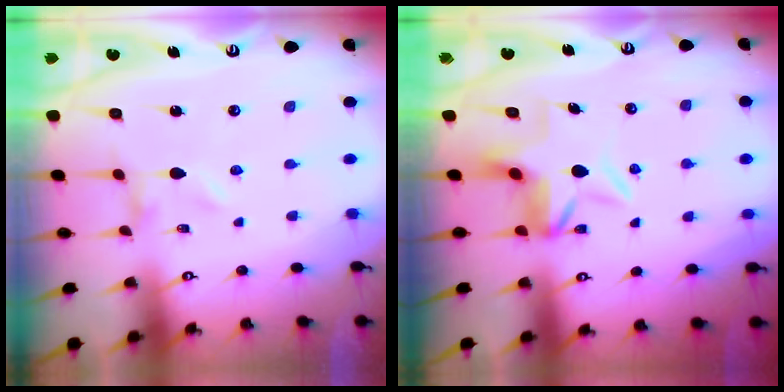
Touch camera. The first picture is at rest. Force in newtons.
{"total": 5.5, "press": 5.3, "slide": 1.7}